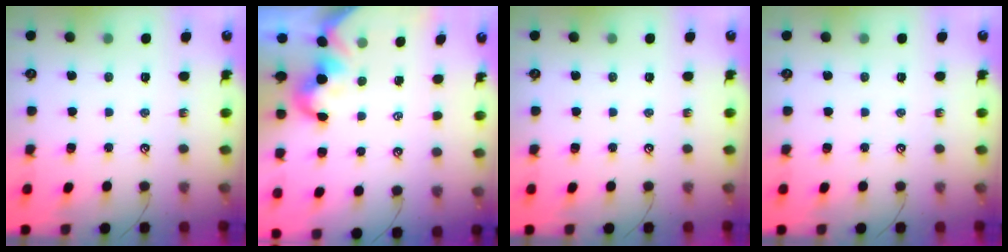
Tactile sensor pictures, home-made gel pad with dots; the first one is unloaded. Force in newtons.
{"total": 0.0}
{"total": 0.0}
{"total": 0.0}